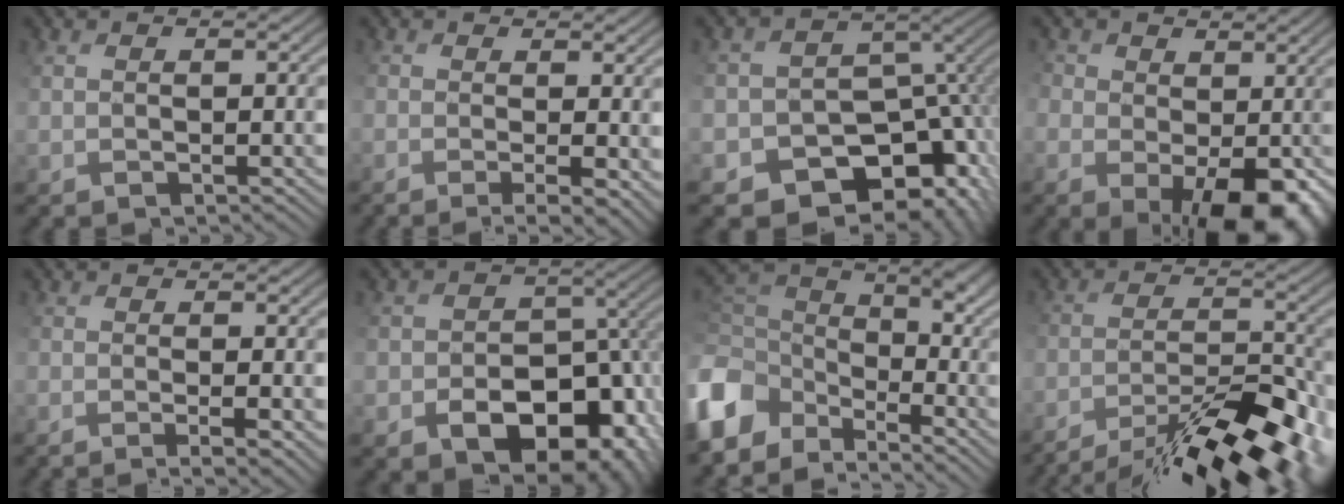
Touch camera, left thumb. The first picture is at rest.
{"total": 5.6, "force": [-1.2, 1.5, 5.2], "torque": [-0.092, -0.011, -0.020]}
{"total": 14.9, "force": [-7.9, 10.5, 7.2], "torque": [-0.124, -0.017, -0.099]}
{"total": 11.9, "force": [-2.0, 8.2, 8.3], "torque": [-0.165, -0.039, -0.014]}
{"total": 4.4, "force": [-1.3, 1.0, 4.0], "torque": [-0.069, -0.010, -0.027]}
{"total": 17.0, "force": [-8.0, 12.4, 8.5], "torque": [-0.112, -0.035, -0.120]}
{"total": 10.6, "force": [-5.1, 7.1, 5.9], "torque": [-0.165, -0.021, -0.108]}
{"total": 14.4, "force": [-12.1, 4.1, 6.6], "torque": [-0.109, -0.017, -0.168]}